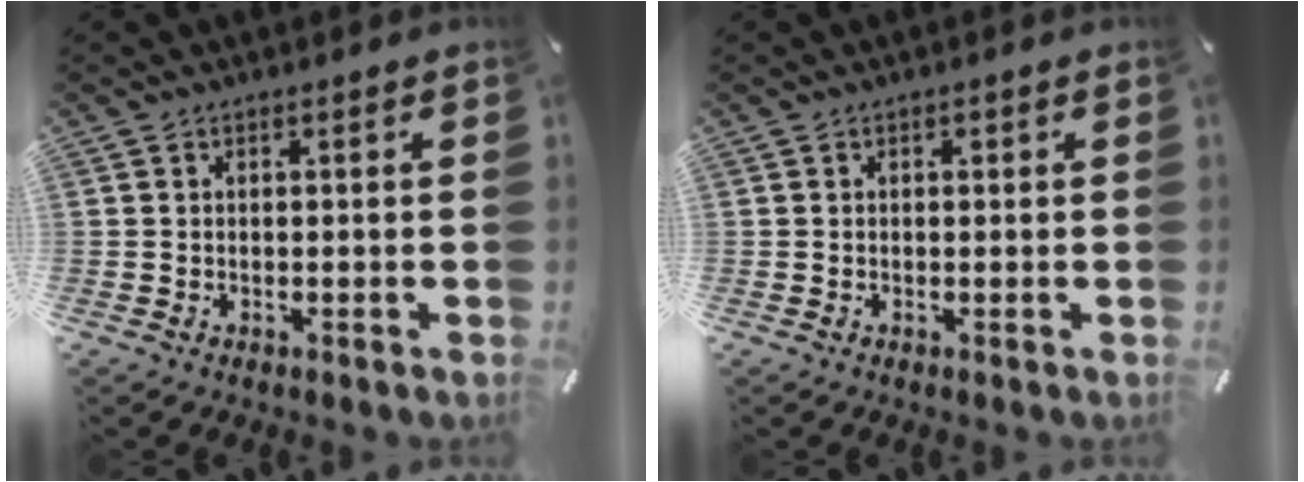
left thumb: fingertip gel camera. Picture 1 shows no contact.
{"total": 0.6, "force": [0.1, 0.5, 0.4], "torque": [-0.008, 0.002, 0.002]}